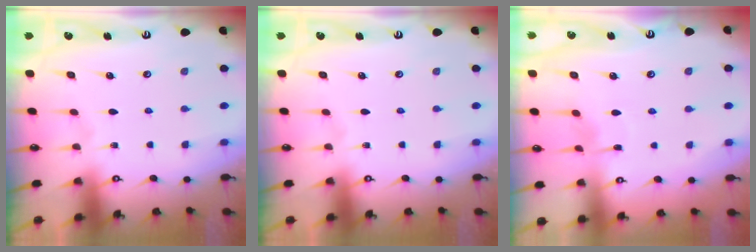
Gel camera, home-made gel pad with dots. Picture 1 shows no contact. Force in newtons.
{"total": 0.0}
{"total": 4.6, "press": 4.6, "slide": 0.4}